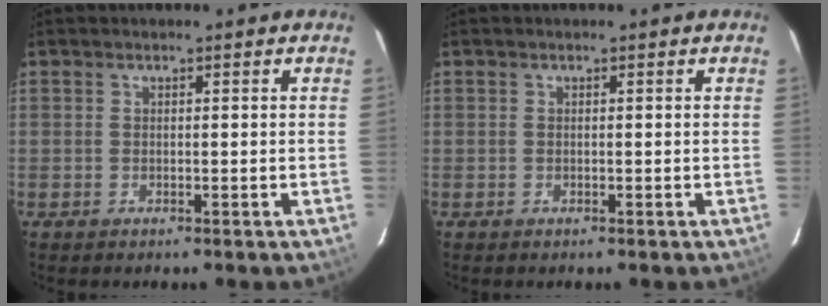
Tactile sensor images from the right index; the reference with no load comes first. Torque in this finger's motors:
{"motor_torque": [0.00, 0.00, 0.01, 0.00]}